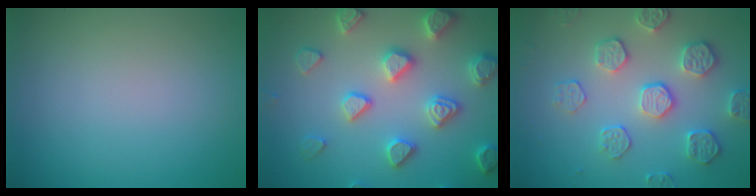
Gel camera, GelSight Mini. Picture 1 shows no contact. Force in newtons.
{"total": 4.7, "press": 4.7, "slide": 0.9}
{"total": 4.3, "press": 4.1, "slide": 1.3}